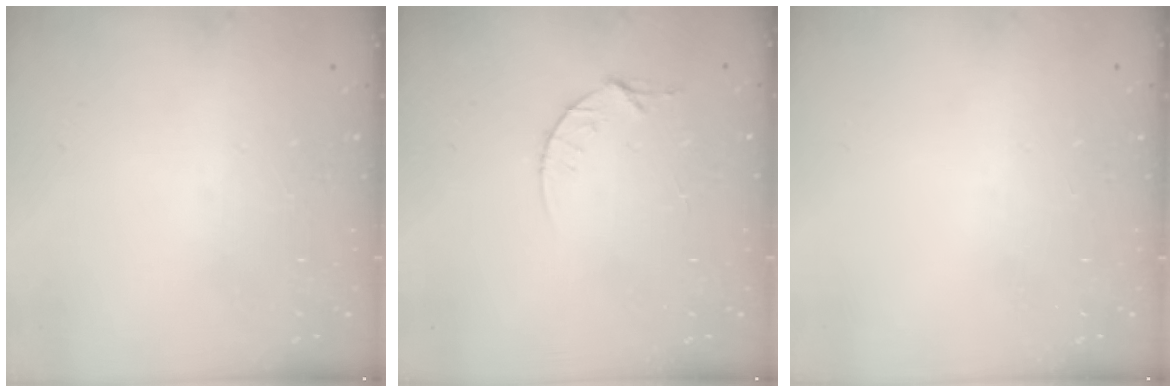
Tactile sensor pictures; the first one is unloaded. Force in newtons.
{"total": 4.3, "press": 4.3, "slide": 0.5}
{"total": 0.0}